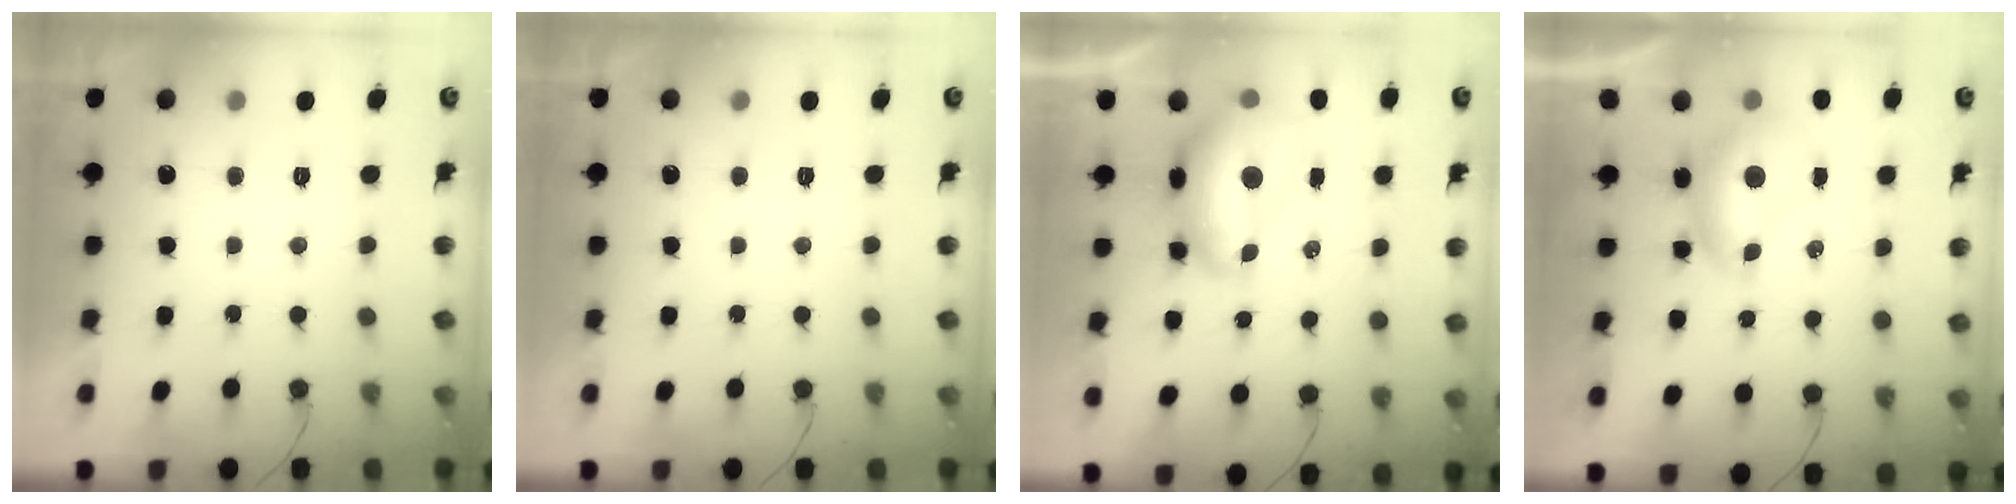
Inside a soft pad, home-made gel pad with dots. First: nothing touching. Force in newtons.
{"total": 0.0}
{"total": 10.1, "press": 10.1, "slide": 0.9}
{"total": 6.5, "press": 6.5, "slide": 0.7}